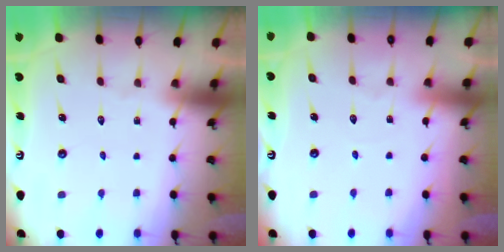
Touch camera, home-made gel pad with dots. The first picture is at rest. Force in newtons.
{"total": 2.7, "press": 2.7, "slide": 0.3}